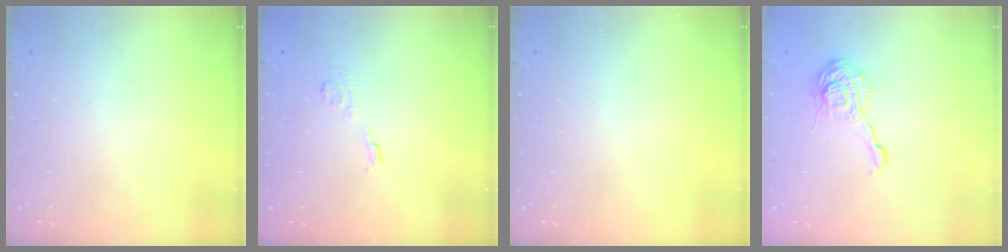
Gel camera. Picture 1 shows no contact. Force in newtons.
{"total": 6.0, "press": 5.9, "slide": 1.0}
{"total": 0.0}
{"total": 11.7, "press": 11.7, "slide": 0.5}